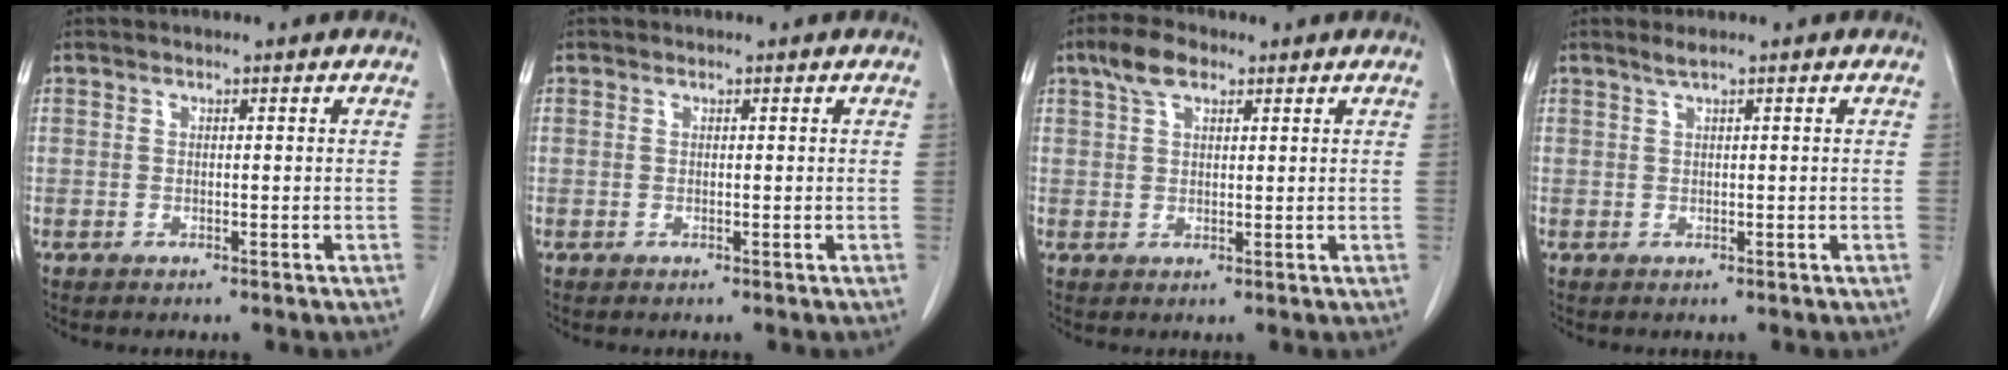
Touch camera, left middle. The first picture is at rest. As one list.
[{"total": 0.0}, {"total": 4.6, "force": [2.8, 2.1, 3.0], "torque": [-0.065, 0.015, 0.054]}, {"total": 1.0, "force": [0.7, -0.2, 0.7], "torque": [-0.019, 0.005, 0.018]}]